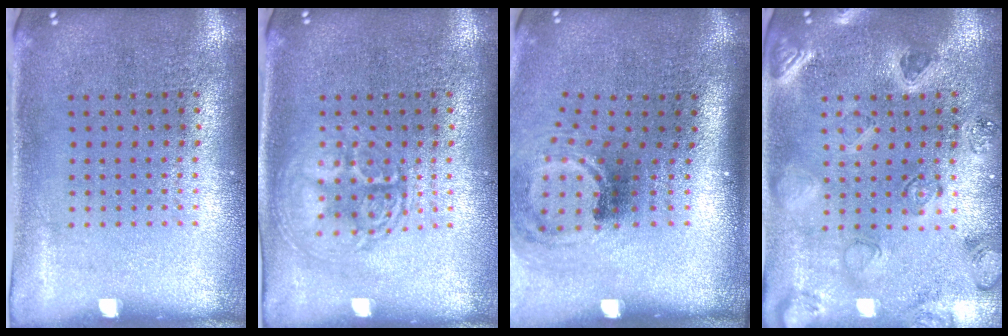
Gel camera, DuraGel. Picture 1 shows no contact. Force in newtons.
{"total": 2.9, "press": 2.9, "slide": 0.4}
{"total": 2.0, "press": 1.3, "slide": 1.5}
{"total": 1.1, "press": 1.1, "slide": 0.3}